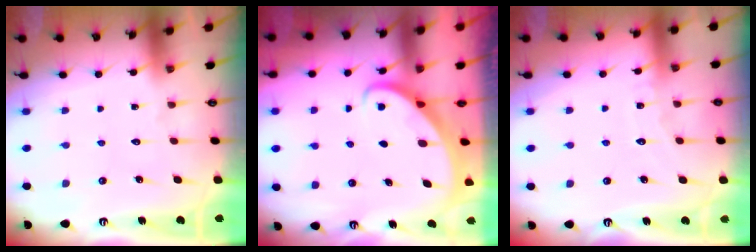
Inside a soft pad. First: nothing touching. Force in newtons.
{"total": 2.7, "press": 2.6, "slide": 0.2}
{"total": 5.3, "press": 5.2, "slide": 0.6}